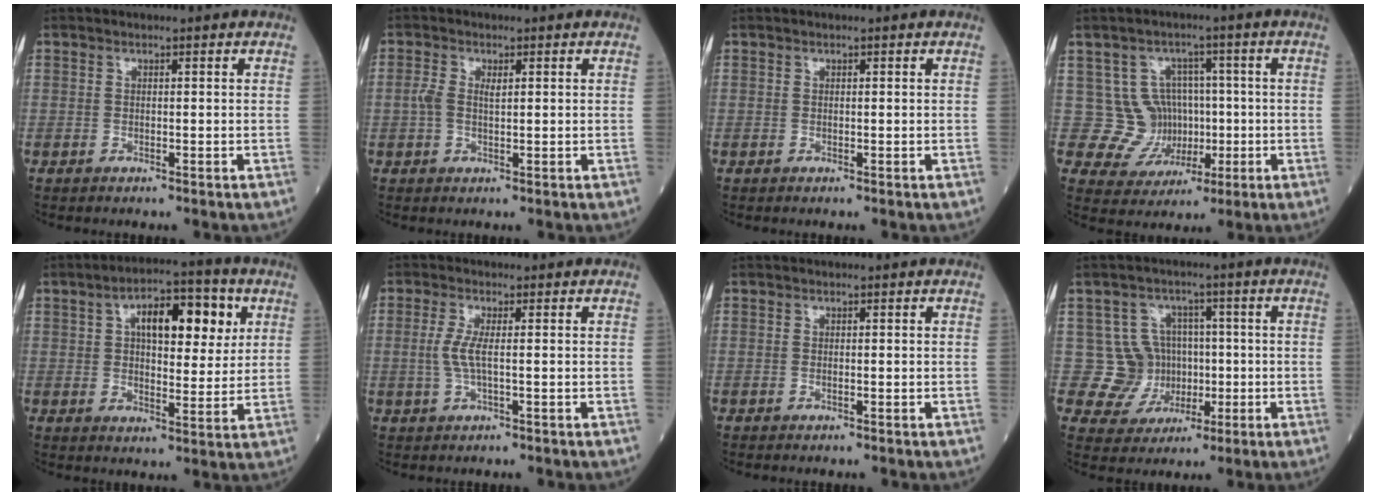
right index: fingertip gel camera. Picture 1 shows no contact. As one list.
[{"total": 2.8, "force": [0.4, 1.2, 2.5], "torque": [-0.060, 0.009, 0.010]}, {"total": 0.0}, {"total": 7.6, "force": [0.6, 7.5, 1.0], "torque": [-0.007, 0.027, 0.024]}, {"total": 11.4, "force": [4.0, 4.8, 9.6], "torque": [-0.145, 0.026, 0.060]}, {"total": 3.2, "force": [0.0, 0.4, 3.2], "torque": [-0.078, -0.005, -0.001]}, {"total": 0.0}, {"total": 7.5, "force": [0.3, 7.5, 0.6], "torque": [0.000, 0.025, 0.013]}]